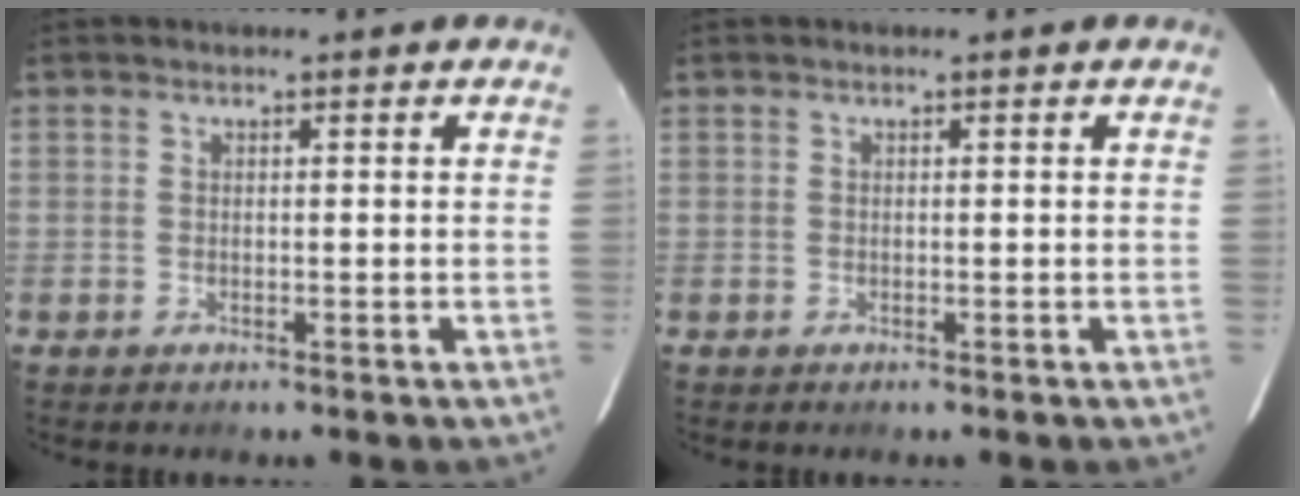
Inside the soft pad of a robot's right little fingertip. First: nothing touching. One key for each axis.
{"total": 0.0}